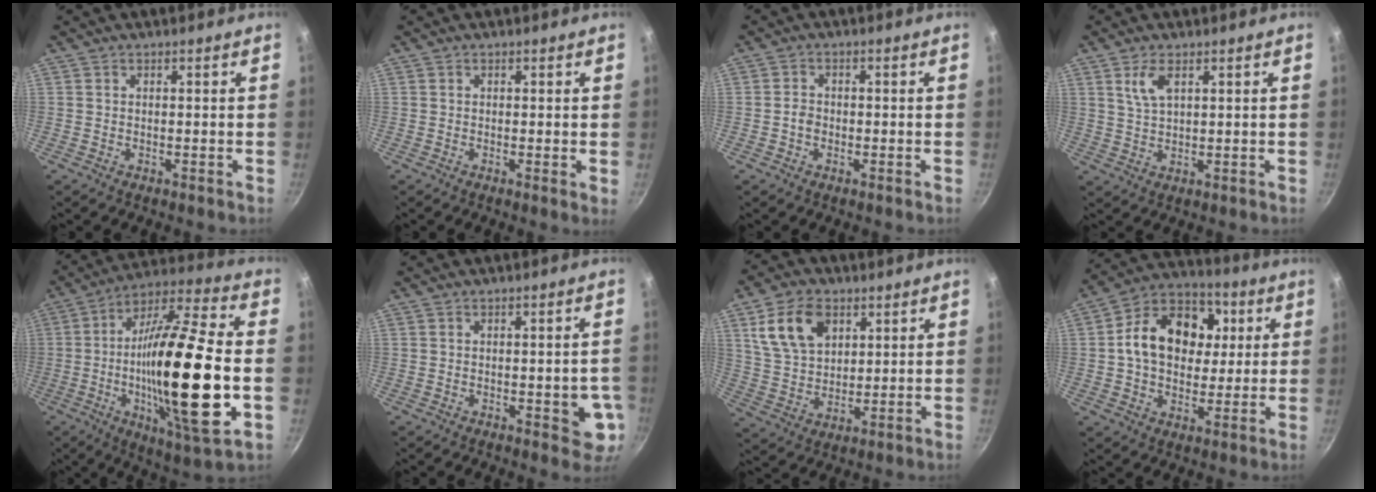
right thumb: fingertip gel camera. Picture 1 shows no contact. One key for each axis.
{"total": 1.0, "fx": 0.2, "fy": 0.3, "fz": 0.9, "tx": -0.012, "ty": -0.003, "tz": -0.001}
{"total": 2.2, "fx": -0.6, "fy": 1.8, "fz": 1.1, "tx": -0.012, "ty": 0.014, "tz": -0.011}
{"total": 4.6, "fx": 2.2, "fy": 2.1, "fz": 3.5, "tx": -0.063, "ty": -0.008, "tz": 0.047}
{"total": 28.1, "fx": -4.1, "fy": 6.6, "fz": 27.0, "tx": -0.466, "ty": 0.012, "tz": -0.072}
{"total": 6.6, "fx": -1.3, "fy": 2.9, "fz": 5.8, "tx": -0.045, "ty": 0.000, "tz": -0.014}
{"total": 12.3, "fx": 5.0, "fy": 8.2, "fz": 7.7, "tx": -0.118, "ty": -0.011, "tz": 0.100}
{"total": 17.5, "fx": 2.8, "fy": 13.1, "fz": 11.2, "tx": -0.155, "ty": 0.020, "tz": 0.030}